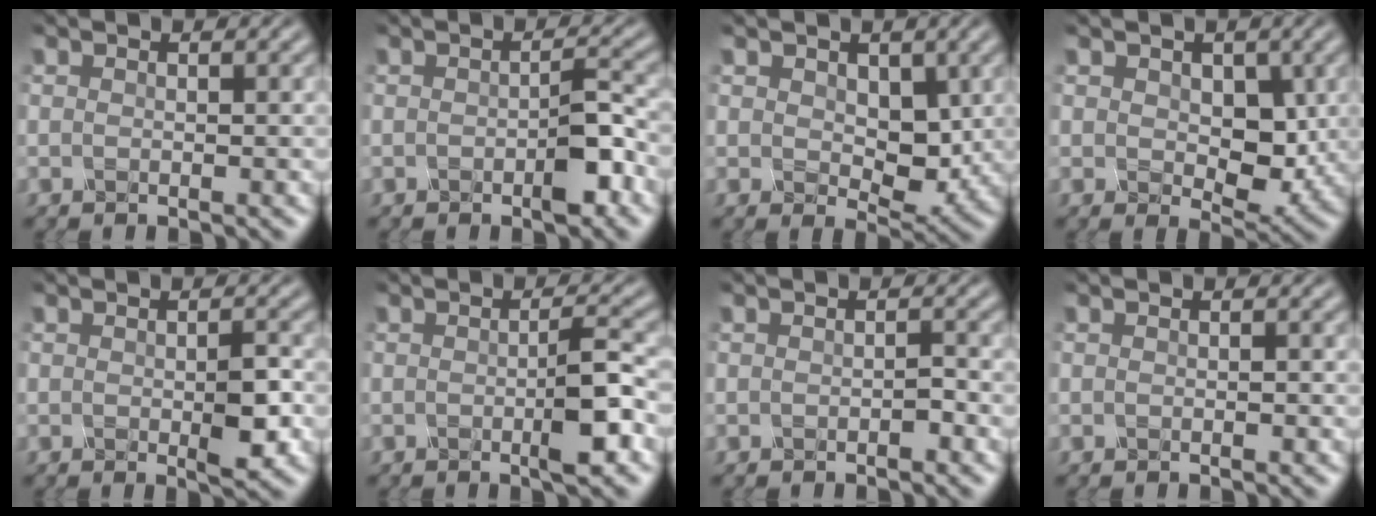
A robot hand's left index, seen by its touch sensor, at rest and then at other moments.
{"total": 2.7, "force": [-1.2, 0.6, 2.4], "torque": [-0.043, 0.006, -0.022]}
{"total": 3.8, "force": [0.6, 2.6, 2.7], "torque": [-0.049, -0.008, 0.012]}
{"total": 4.1, "force": [0.3, 2.8, 2.9], "torque": [-0.049, -0.007, 0.006]}
{"total": 2.5, "force": [-0.5, 0.6, 2.3], "torque": [-0.046, -0.002, -0.008]}
{"total": 3.2, "force": [-0.8, 0.4, 3.1], "torque": [-0.055, 0.004, -0.015]}
{"total": 0.7, "force": [-0.5, 0.0, 0.4], "torque": [-0.011, 0.005, -0.009]}
{"total": 0.7, "force": [-0.1, 0.4, 0.6], "torque": [0.002, 0.004, -0.007]}